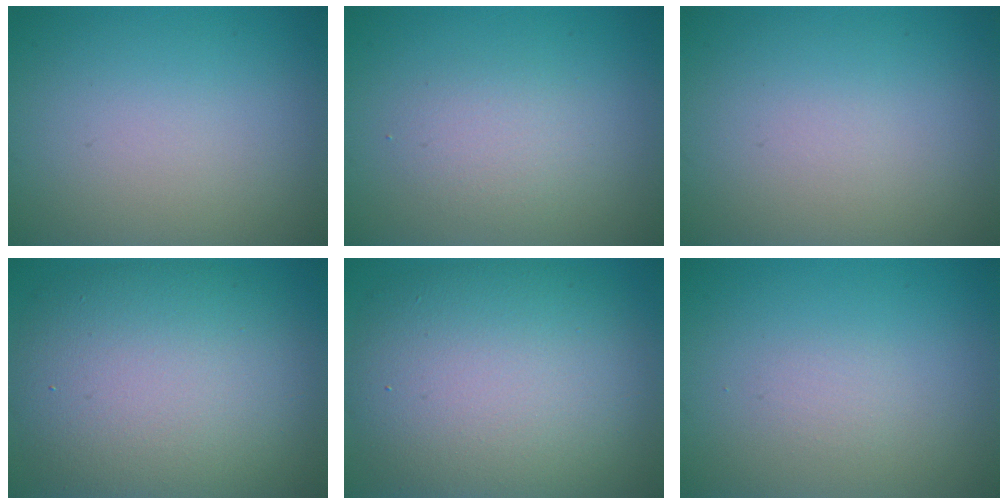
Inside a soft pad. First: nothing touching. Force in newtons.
{"total": 1.8, "press": 1.8, "slide": 0.0}
{"total": 0.0}
{"total": 11.5, "press": 11.4, "slide": 0.7}
{"total": 11.7, "press": 11.7, "slide": 0.6}
{"total": 0.8, "press": 0.8, "slide": 0.0}